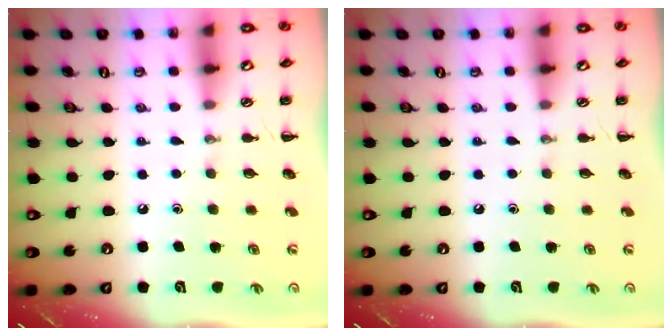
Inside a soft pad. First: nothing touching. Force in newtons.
{"total": 0.0}